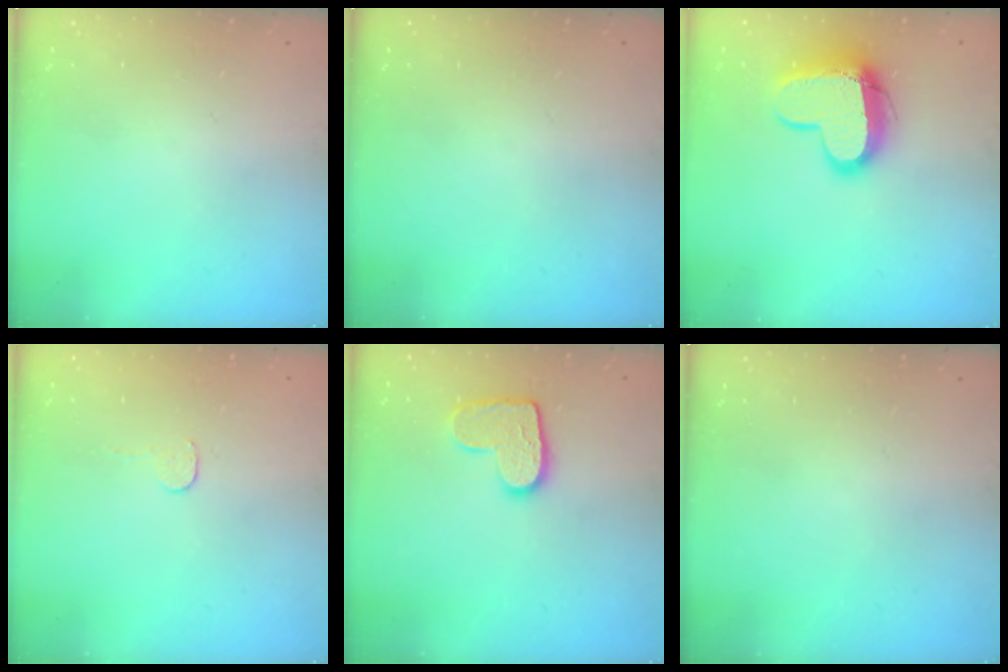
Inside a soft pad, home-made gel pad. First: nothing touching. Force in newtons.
{"total": 0.0}
{"total": 14.4, "press": 14.4, "slide": 1.0}
{"total": 2.7, "press": 2.7, "slide": 0.2}
{"total": 10.7, "press": 10.7, "slide": 0.5}
{"total": 0.0}